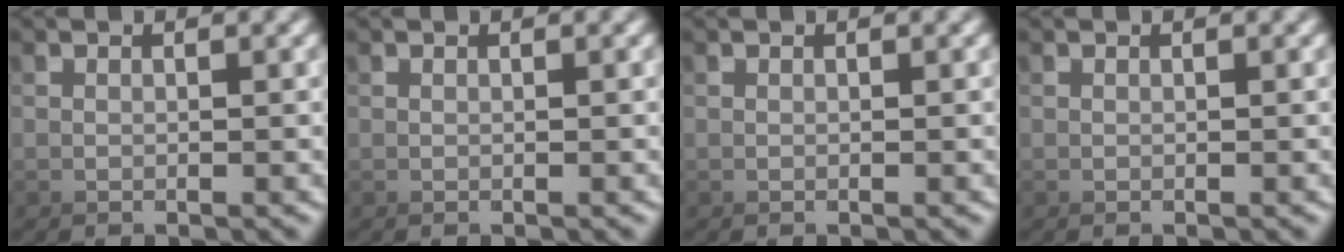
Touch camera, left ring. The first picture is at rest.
{"total": 0.0}
{"total": 0.0}
{"total": 0.0}